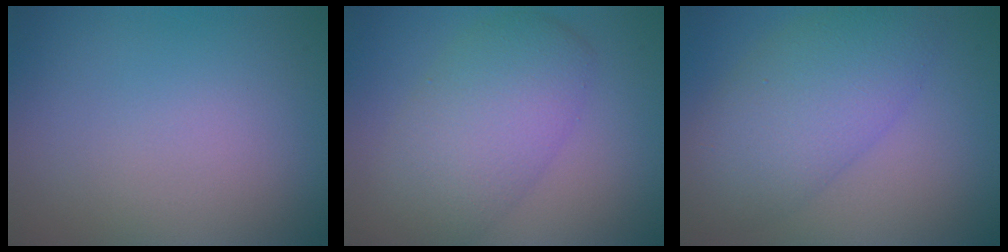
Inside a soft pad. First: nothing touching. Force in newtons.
{"total": 7.1, "press": 7.0, "slide": 0.5}
{"total": 6.8, "press": 6.8, "slide": 0.1}